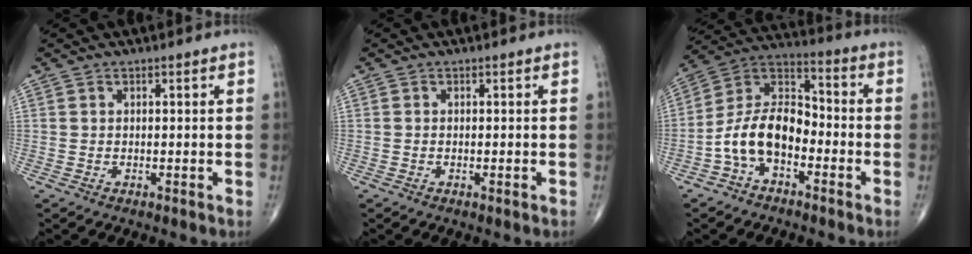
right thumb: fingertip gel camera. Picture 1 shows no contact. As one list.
[{"total": 0.8, "force": [-0.3, 0.0, 0.7], "torque": [-0.014, -0.001, -0.004]}, {"total": 12.2, "force": [-4.3, 7.3, 8.8], "torque": [-0.149, 0.059, -0.093]}]